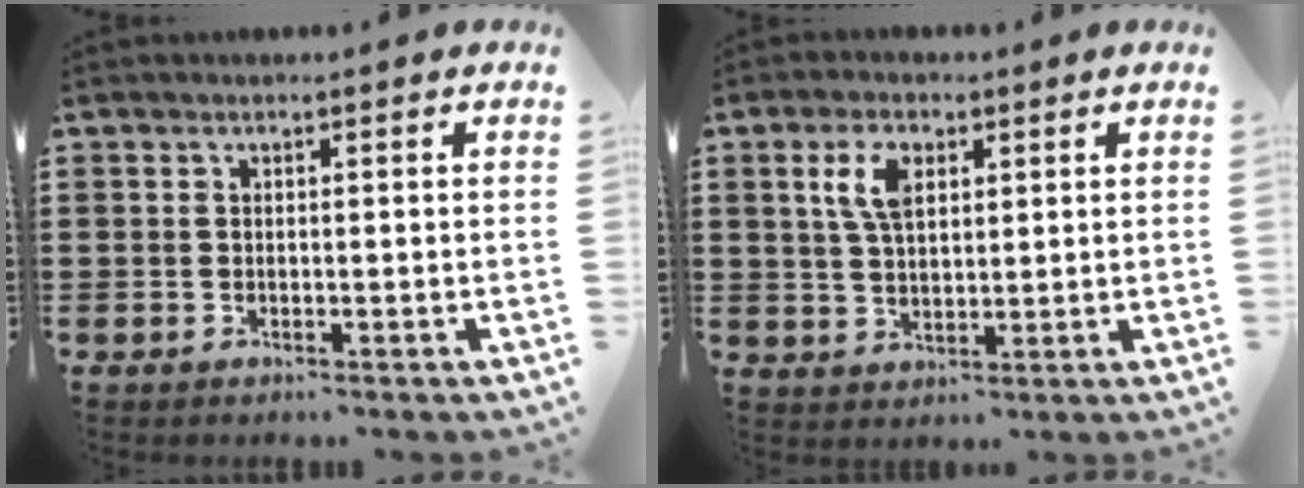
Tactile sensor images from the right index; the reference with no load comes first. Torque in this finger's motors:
{"motor_torque": [0.77, -0.10, 0.28, 0.17]}